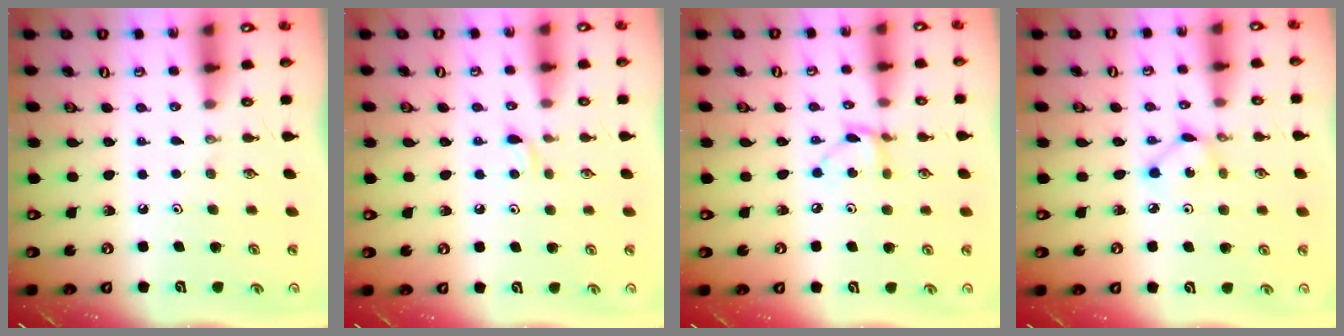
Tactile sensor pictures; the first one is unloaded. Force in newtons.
{"total": 4.4, "press": 4.3, "slide": 0.6}
{"total": 5.0, "press": 5.0, "slide": 0.2}
{"total": 2.9, "press": 2.9, "slide": 0.1}